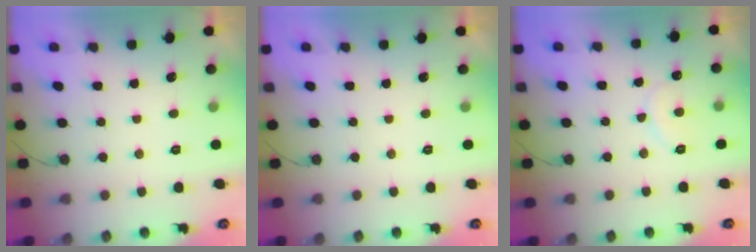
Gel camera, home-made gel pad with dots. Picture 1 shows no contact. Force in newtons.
{"total": 1.8, "press": 1.7, "slide": 0.1}
{"total": 8.5, "press": 8.4, "slide": 0.6}